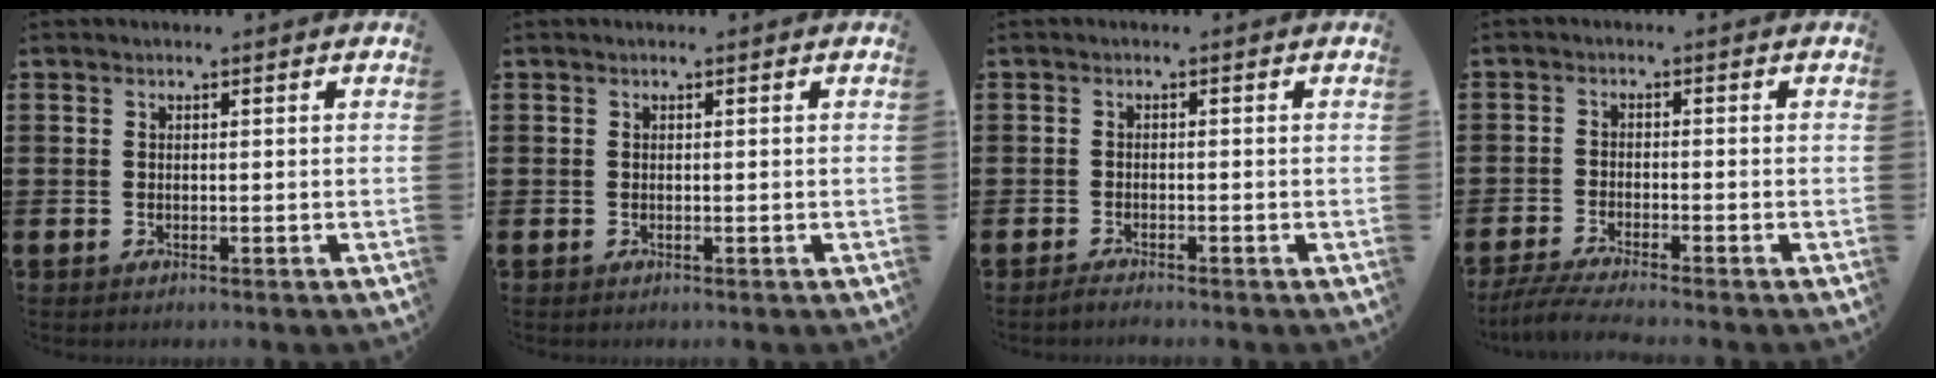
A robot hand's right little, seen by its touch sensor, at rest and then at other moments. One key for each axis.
{"total": 0.0}
{"total": 1.1, "fx": -1.0, "fy": 0.0, "fz": 0.5, "tx": -0.009, "ty": -0.002, "tz": -0.019}
{"total": 3.2, "fx": -2.7, "fy": -0.1, "fz": 1.8, "tx": -0.034, "ty": -0.006, "tz": -0.050}